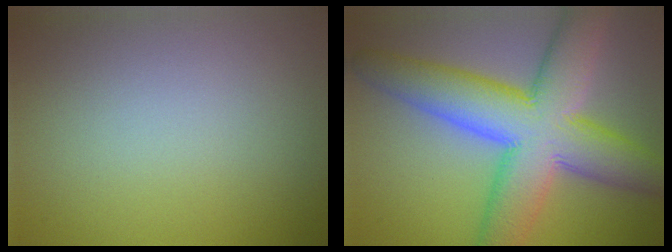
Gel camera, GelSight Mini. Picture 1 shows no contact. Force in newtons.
{"total": 11.4, "press": 11.4, "slide": 0.2}